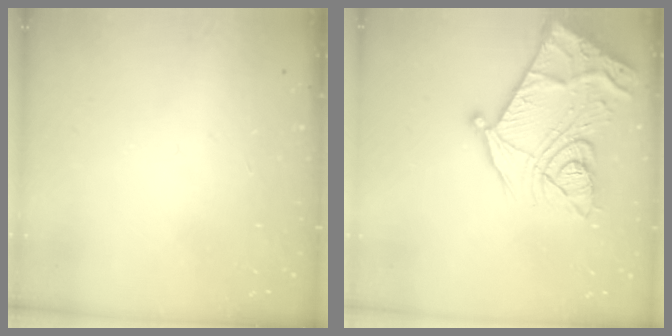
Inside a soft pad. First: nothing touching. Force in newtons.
{"total": 27.1, "press": 27.1, "slide": 0.8}